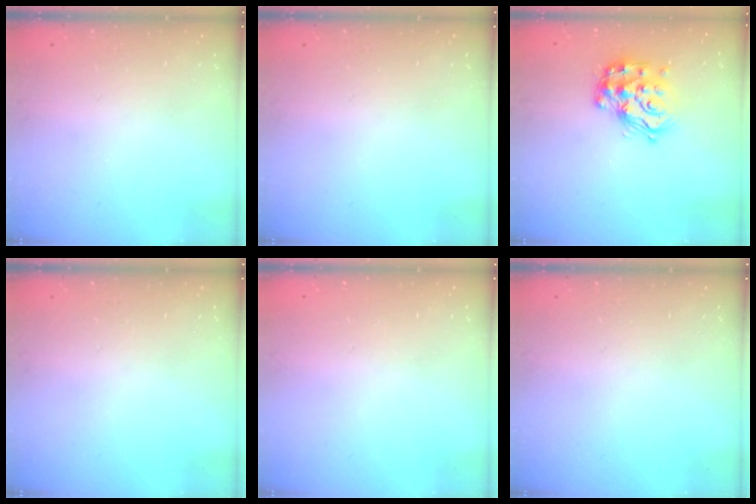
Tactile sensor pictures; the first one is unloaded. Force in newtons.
{"total": 0.0}
{"total": 17.0, "press": 17.0, "slide": 1.2}
{"total": 0.0}
{"total": 0.6, "press": 0.5, "slide": 0.2}
{"total": 0.0}